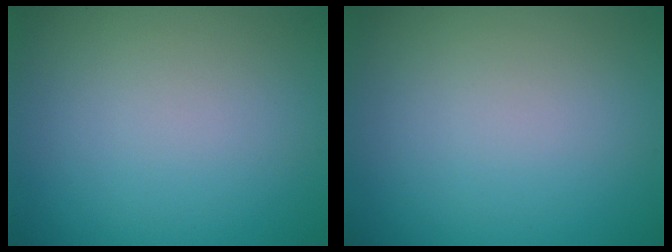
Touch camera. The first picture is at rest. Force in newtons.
{"total": 0.0}